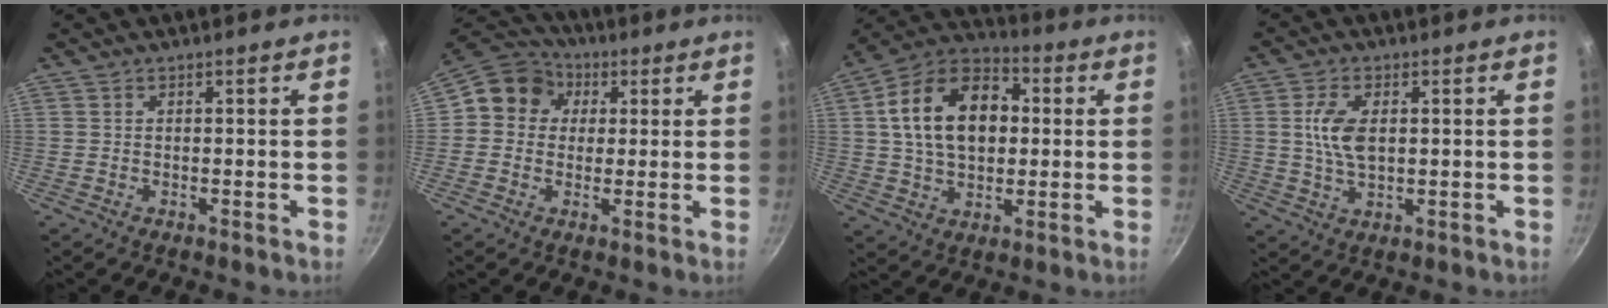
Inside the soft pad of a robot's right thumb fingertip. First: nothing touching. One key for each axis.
{"total": 9.5, "fx": 2.0, "fy": 8.6, "fz": 3.7, "tx": -0.031, "ty": 0.017, "tz": 0.011}
{"total": 18.5, "fx": 2.7, "fy": 12.4, "fz": 13.4, "tx": -0.198, "ty": 0.023, "tz": 0.033}
{"total": 7.4, "fx": 1.1, "fy": 4.1, "fz": 6.1, "tx": -0.116, "ty": 0.000, "tz": 0.021}